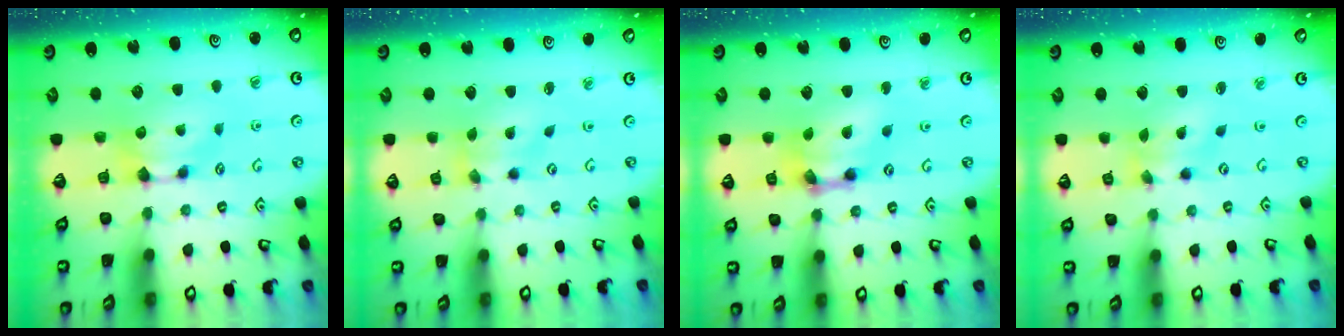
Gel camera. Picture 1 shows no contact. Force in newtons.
{"total": 1.8, "press": 1.3, "slide": 1.3}
{"total": 6.7, "press": 6.0, "slide": 3.1}
{"total": 1.4, "press": 0.4, "slide": 1.4}